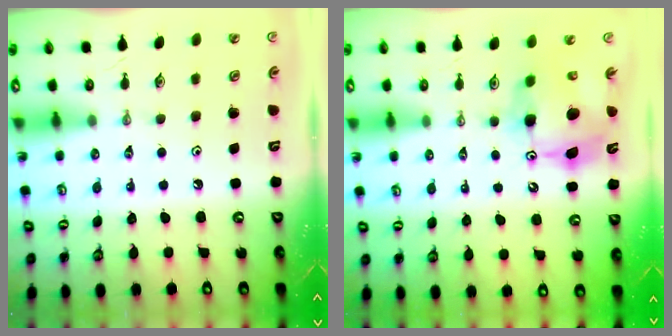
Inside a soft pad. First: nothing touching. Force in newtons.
{"total": 11.7, "press": 11.6, "slide": 1.0}